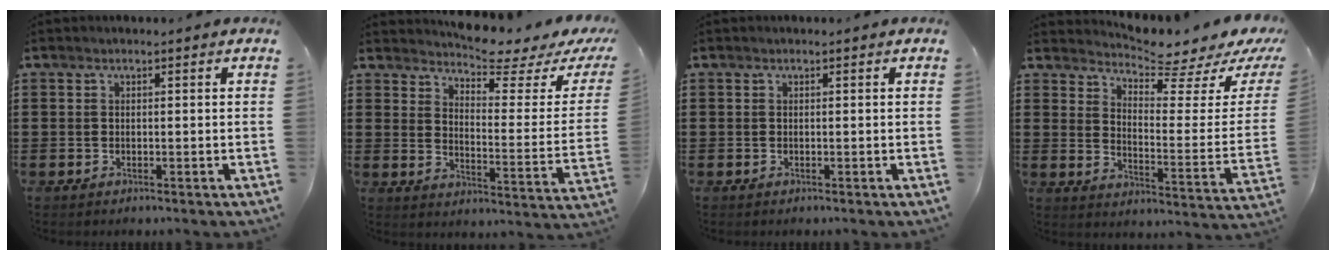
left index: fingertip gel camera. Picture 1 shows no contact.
{"total": 5.1, "force": [4.6, -0.3, 2.1], "torque": [-0.043, -0.046, 0.069]}
{"total": 0.0}
{"total": 5.3, "force": [5.0, 0.0, 1.8], "torque": [-0.042, -0.058, 0.079]}